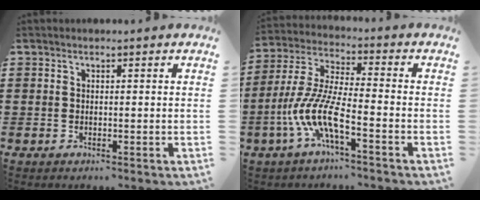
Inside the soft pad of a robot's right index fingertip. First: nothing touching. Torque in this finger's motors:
{"motor_torque": [1.38, -0.76, 1.05, 0.21]}